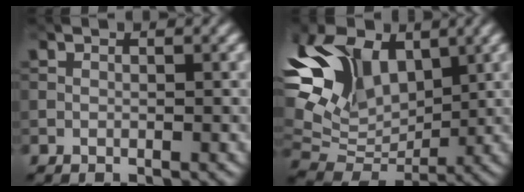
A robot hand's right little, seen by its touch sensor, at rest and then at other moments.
{"total": 10.4, "force": [3.5, 7.0, 6.9], "torque": [-0.148, 0.005, 0.070]}